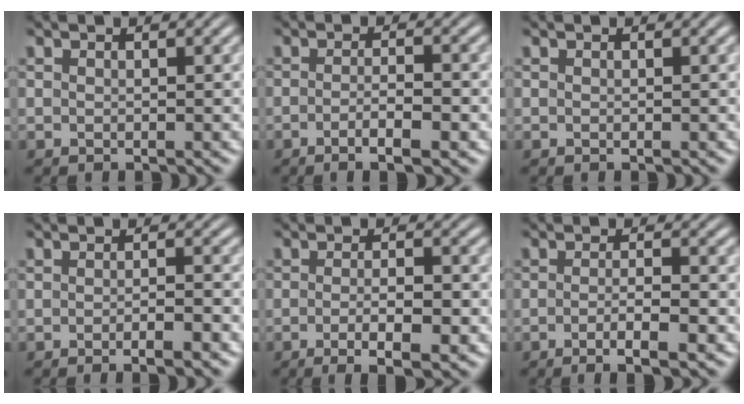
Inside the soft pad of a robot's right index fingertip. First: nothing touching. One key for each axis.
{"total": 3.3, "fx": -2.1, "fy": 0.3, "fz": 2.6, "tx": -0.046, "ty": -0.008, "tz": -0.037}
{"total": 0.0}
{"total": 2.1, "fx": -1.6, "fy": 0.0, "fz": 1.4, "tx": -0.017, "ty": 0.004, "tz": -0.034}
{"total": 5.1, "fx": -2.9, "fy": 1.1, "fz": 4.0, "tx": -0.061, "ty": -0.013, "tz": -0.043}
{"total": 3.7, "fx": -2.2, "fy": 0.4, "fz": 2.9, "tx": -0.050, "ty": -0.012, "tz": -0.037}